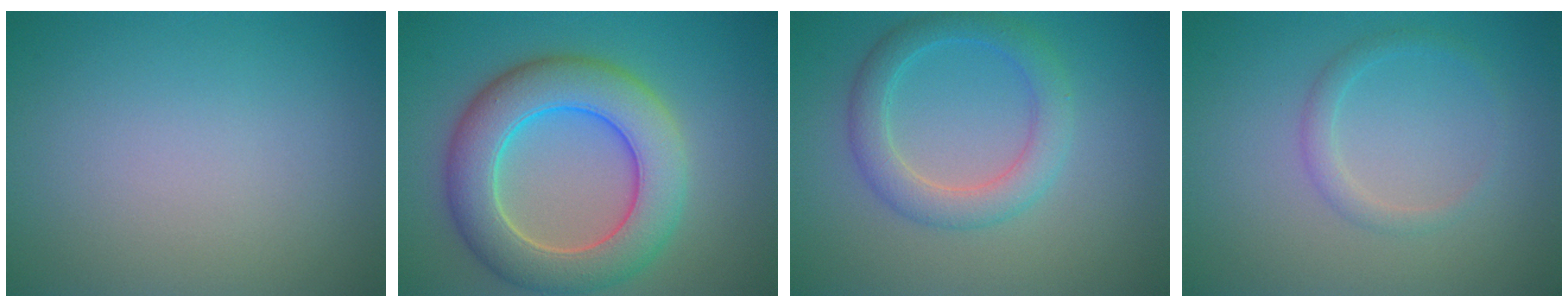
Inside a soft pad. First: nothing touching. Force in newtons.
{"total": 8.6, "press": 8.6, "slide": 0.6}
{"total": 3.7, "press": 3.7, "slide": 0.2}
{"total": 1.5, "press": 1.5, "slide": 0.1}